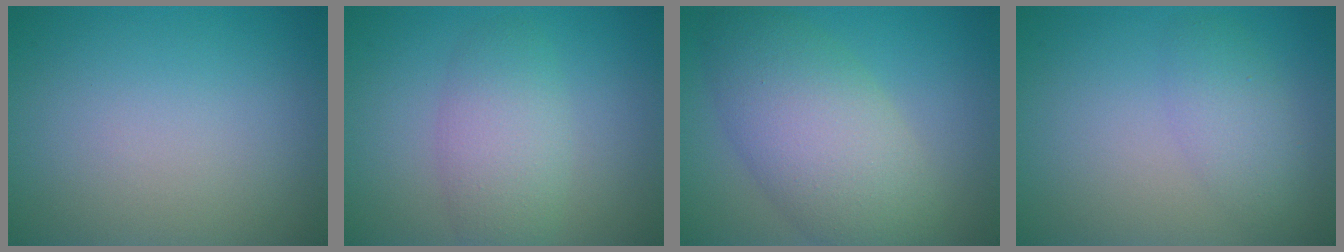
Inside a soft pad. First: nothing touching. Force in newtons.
{"total": 3.9, "press": 3.9, "slide": 0.1}
{"total": 7.8, "press": 7.8, "slide": 0.6}
{"total": 2.5, "press": 2.5, "slide": 0.1}